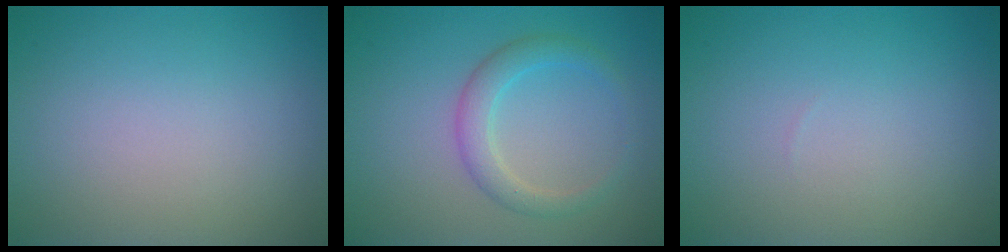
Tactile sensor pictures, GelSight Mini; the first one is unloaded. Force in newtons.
{"total": 2.6, "press": 2.6, "slide": 0.1}
{"total": 0.0}